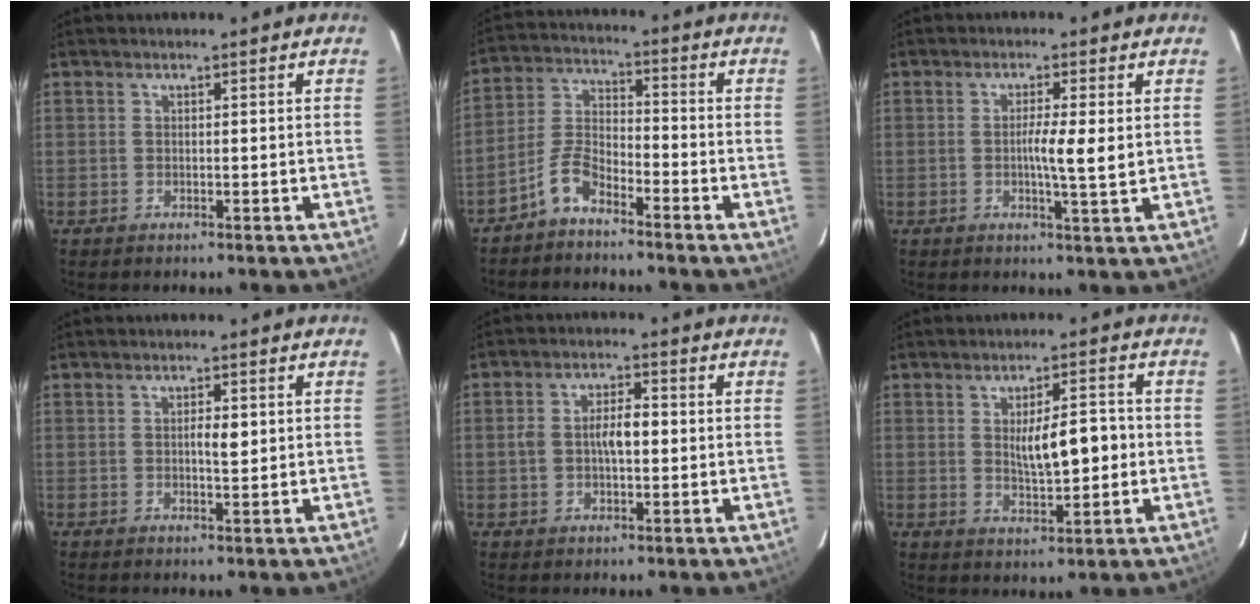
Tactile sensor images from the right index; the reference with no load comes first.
{"total": 5.7, "force": [-4.5, 2.0, 3.0], "torque": [-0.072, 0.003, -0.095]}
{"total": 4.4, "force": [0.2, -0.2, 4.4], "torque": [-0.075, -0.005, 0.002]}
{"total": 2.1, "force": [0.2, 0.5, 2.0], "torque": [-0.035, 0.001, 0.004]}
{"total": 5.3, "force": [-0.1, 2.3, 4.8], "torque": [-0.098, 0.016, -0.001]}
{"total": 7.3, "force": [0.1, 2.1, 7.0], "torque": [-0.114, 0.005, 0.009]}